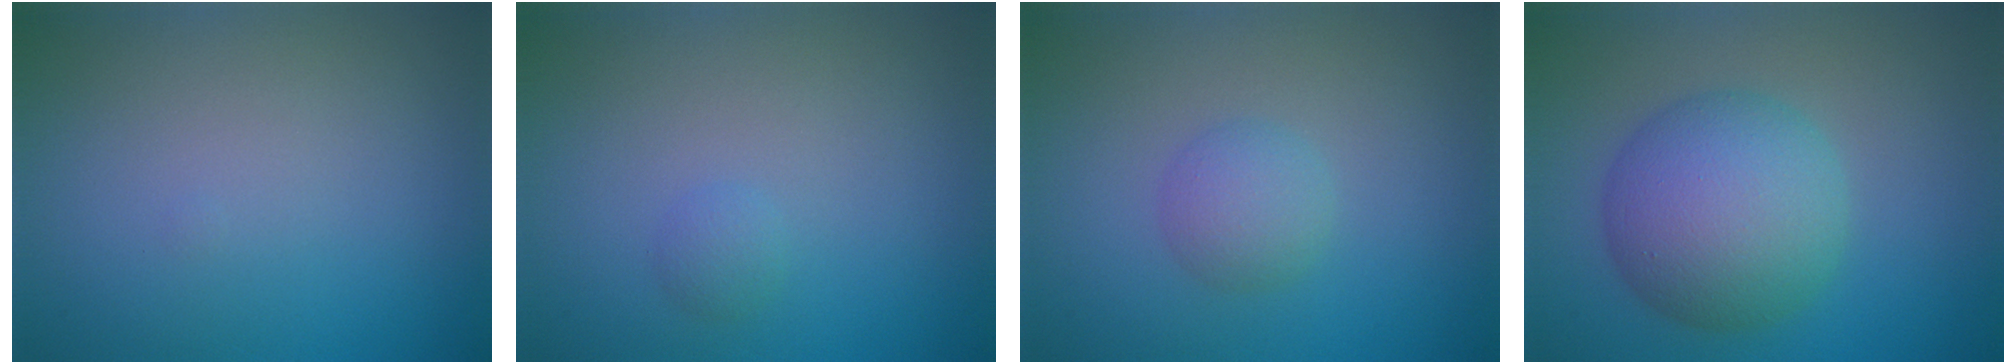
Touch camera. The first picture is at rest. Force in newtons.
{"total": 0.9, "press": 0.9, "slide": 0.0}
{"total": 2.2, "press": 2.2, "slide": 0.1}
{"total": 7.7, "press": 7.7, "slide": 0.2}